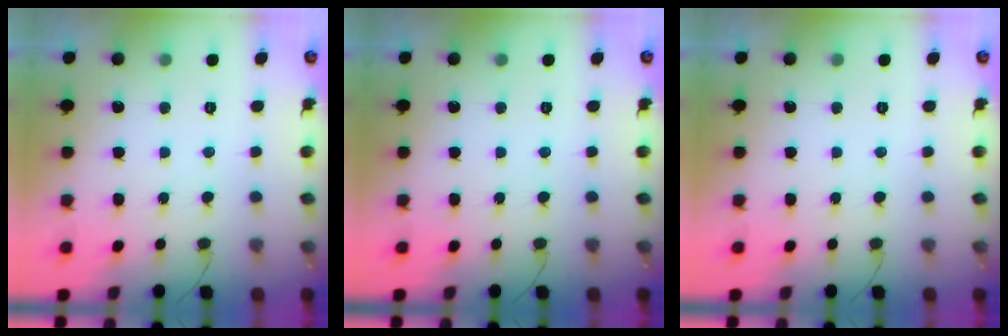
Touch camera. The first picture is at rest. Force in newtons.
{"total": 0.0}
{"total": 0.0}